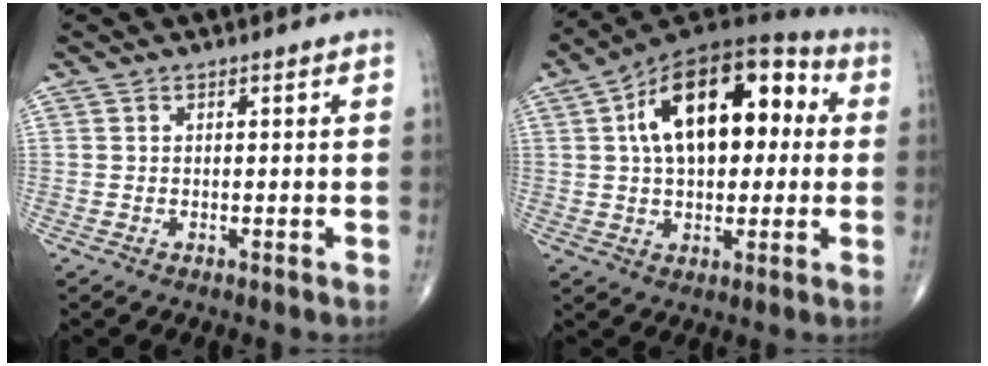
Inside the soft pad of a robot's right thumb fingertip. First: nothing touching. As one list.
[{"total": 20.5, "force": [4.0, 11.4, 16.6], "torque": [-0.233, 0.032, 0.051]}]